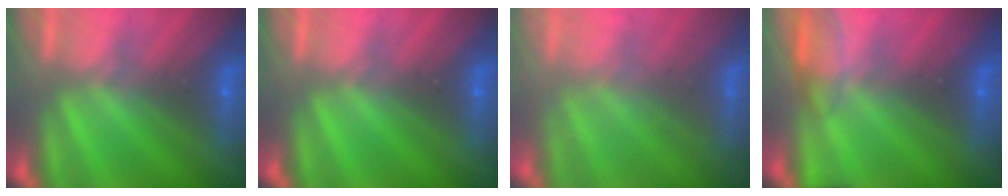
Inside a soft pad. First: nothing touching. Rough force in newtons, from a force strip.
{"total": 0.0}
{"total": 2.2}
{"total": 5.3}